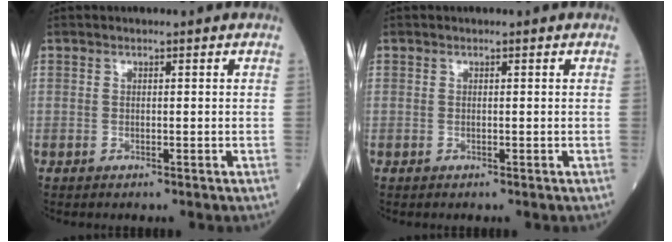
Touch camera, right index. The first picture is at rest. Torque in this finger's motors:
{"motor_torque": [-0.09, 0.04, 0.03, 0.01]}